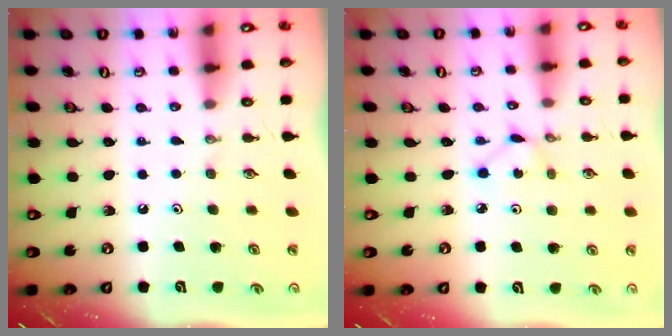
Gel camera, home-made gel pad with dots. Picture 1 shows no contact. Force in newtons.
{"total": 1.4, "press": 1.4, "slide": 0.2}